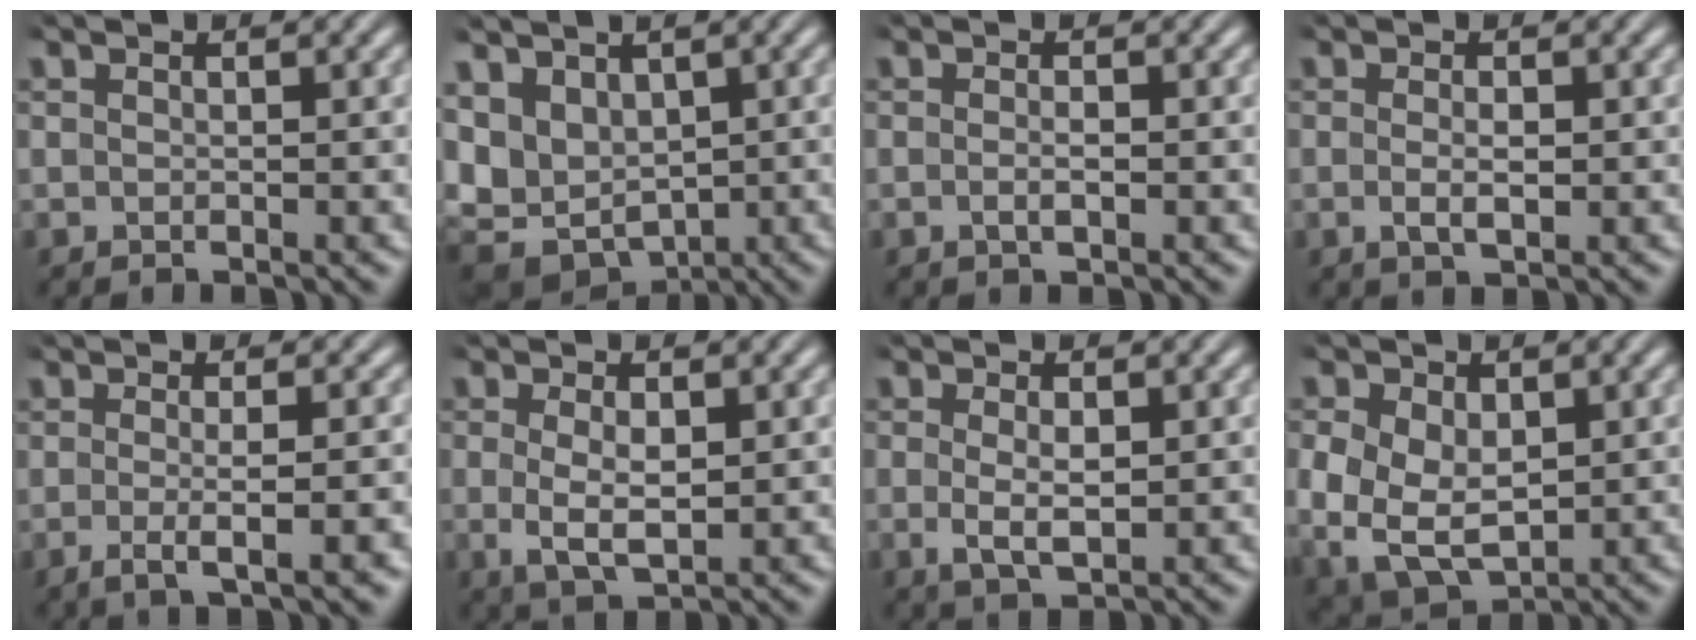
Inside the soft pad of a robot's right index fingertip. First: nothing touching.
{"total": 8.6, "force": [-0.3, 7.1, 4.8], "torque": [-0.122, -0.039, 0.008]}
{"total": 1.2, "force": [-0.6, 0.4, 0.9], "torque": [-0.021, -0.002, -0.010]}
{"total": 1.8, "force": [-0.5, 0.6, 1.6], "torque": [-0.032, -0.007, -0.006]}
{"total": 2.8, "force": [-1.0, 0.1, 2.6], "torque": [-0.050, -0.006, -0.013]}
{"total": 3.9, "force": [-0.2, 2.1, 3.3], "torque": [-0.065, -0.018, 0.010]}
{"total": 2.9, "force": [-0.2, 1.3, 2.6], "torque": [-0.053, -0.016, 0.009]}
{"total": 10.0, "force": [-1.6, 8.5, 5.0], "torque": [-0.135, -0.052, -0.007]}